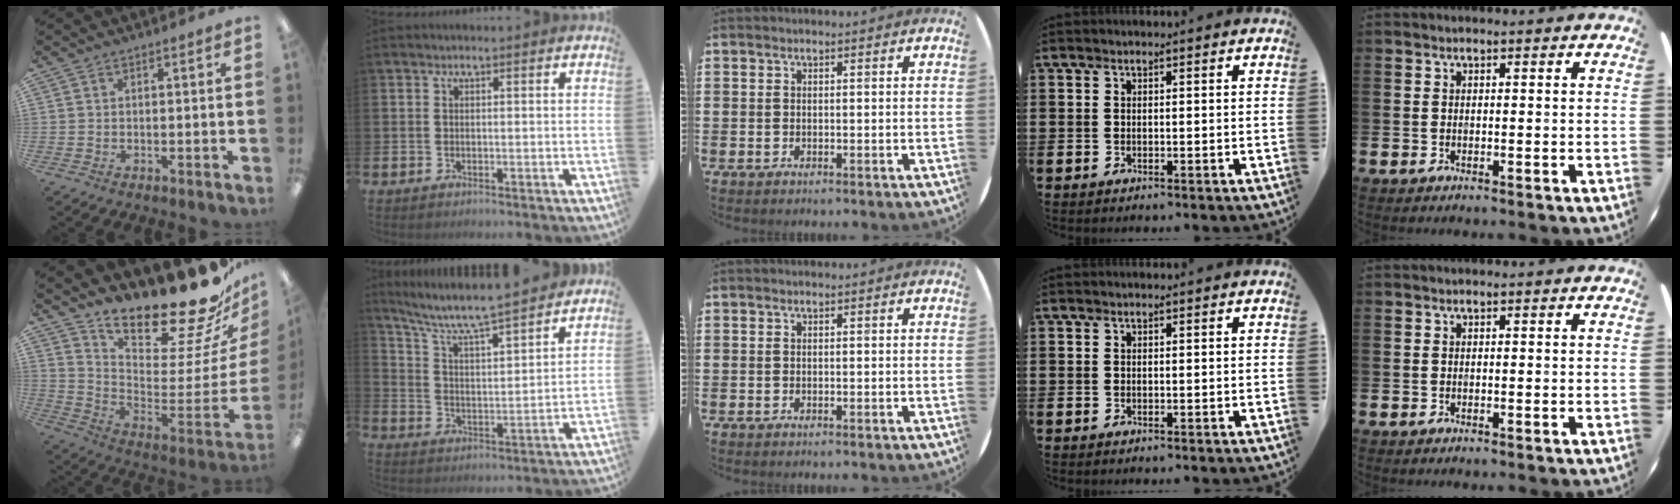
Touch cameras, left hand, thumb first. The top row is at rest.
{"thumb": {"total": 22.9, "force": [20.0, 5.2, 9.9], "torque": [-0.120, -0.177, 0.335]}, "index": {"total": 7.8, "force": [7.2, 0.5, 2.9], "torque": [-0.089, -0.055, 0.121]}}